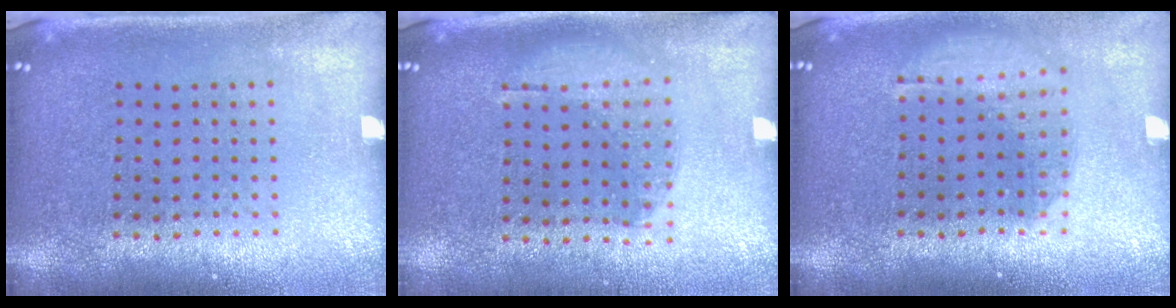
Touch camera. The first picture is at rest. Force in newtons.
{"total": 1.1, "press": 0.9, "slide": 0.5}
{"total": 1.5, "press": 1.3, "slide": 0.9}